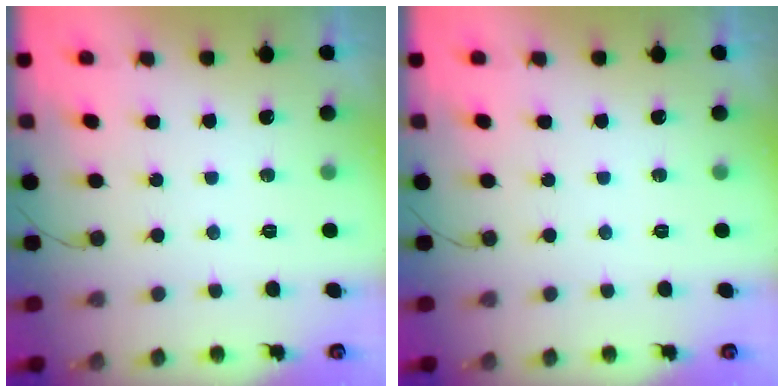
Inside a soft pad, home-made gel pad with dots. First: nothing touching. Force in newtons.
{"total": 0.0}